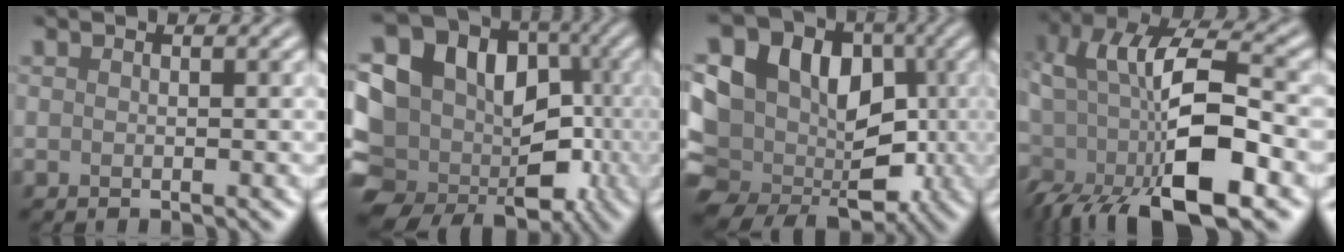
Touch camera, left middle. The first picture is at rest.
{"total": 22.5, "force": [-5.1, 19.2, 10.6], "torque": [-0.165, 0.007, -0.106]}
{"total": 19.1, "force": [-1.2, 16.0, 10.4], "torque": [-0.184, 0.025, -0.036]}
{"total": 12.8, "force": [-3.9, 4.8, 11.2], "torque": [-0.216, -0.012, -0.071]}